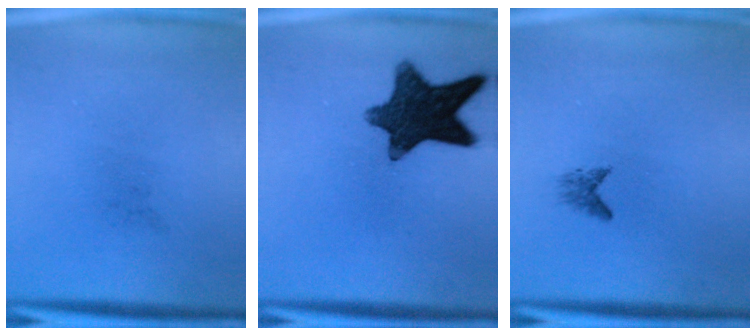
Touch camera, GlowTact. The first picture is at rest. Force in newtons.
{"total": 12.8}
{"total": 1.1}